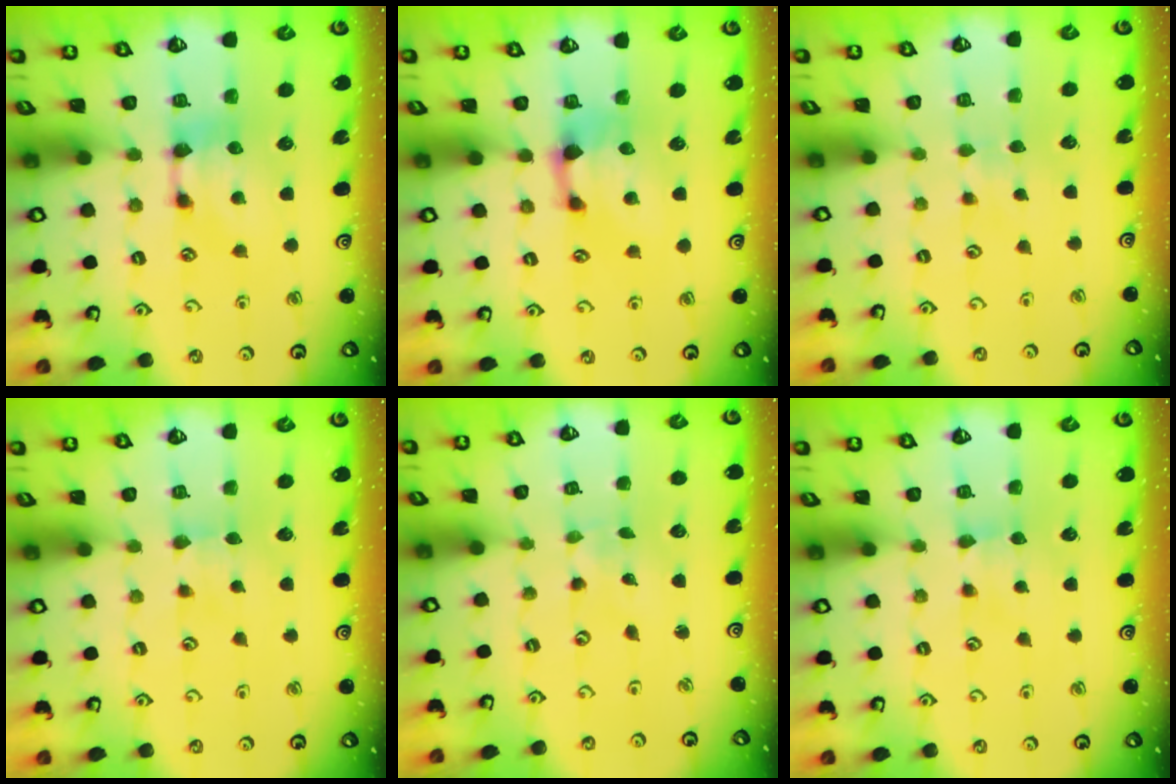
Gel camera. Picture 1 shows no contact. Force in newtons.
{"total": 1.0, "press": 0.3, "slide": 1.0}
{"total": 3.1, "press": 3.1, "slide": 0.3}
{"total": 2.6, "press": 2.6, "slide": 0.5}
{"total": 6.1, "press": 6.1, "slide": 0.5}
{"total": 1.1, "press": 1.0, "slide": 0.6}